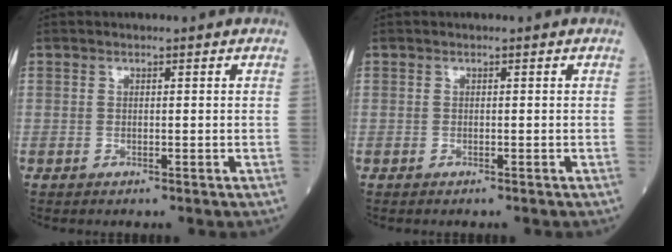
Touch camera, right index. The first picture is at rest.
{"total": 0.0}